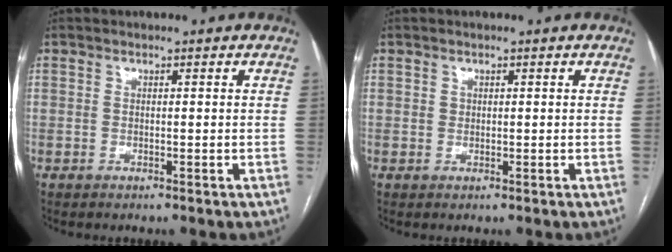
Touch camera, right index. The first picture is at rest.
{"total": 0.6, "force": [0.2, 0.6, 0.1], "torque": [0.005, 0.002, 0.002]}